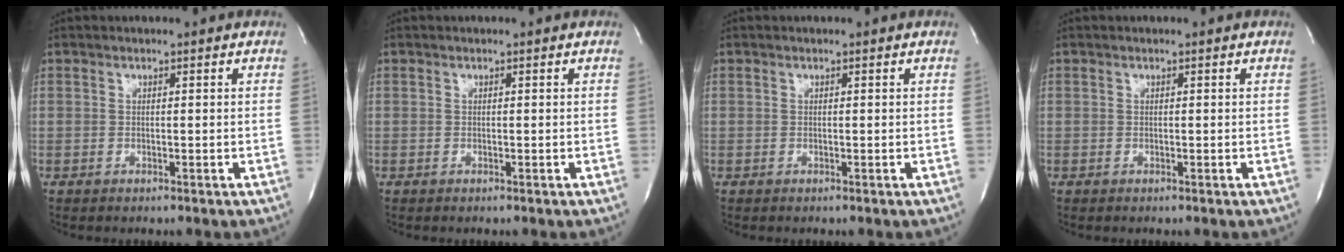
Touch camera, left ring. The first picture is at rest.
{"total": 0.0}
{"total": 0.0}
{"total": 0.0}